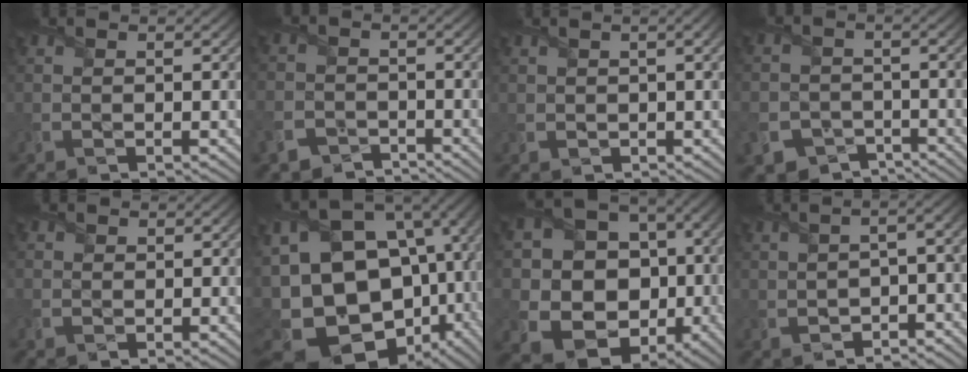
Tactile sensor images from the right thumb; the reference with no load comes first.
{"total": 4.4, "force": [-3.4, 2.5, 1.2], "torque": [-0.034, -0.009, -0.074]}
{"total": 2.3, "force": [0.6, 0.6, 2.2], "torque": [-0.039, 0.004, 0.013]}
{"total": 8.6, "force": [-4.6, 6.9, 1.8], "torque": [-0.071, -0.041, -0.093]}
{"total": 1.2, "force": [0.4, 1.1, 0.3], "torque": [-0.011, -0.003, 0.006]}
{"total": 20.8, "force": [-1.0, 13.4, 15.9], "torque": [-0.320, -0.038, 0.030]}
{"total": 18.1, "force": [-1.1, 15.9, 8.6], "torque": [-0.196, -0.037, 0.003]}
{"total": 4.7, "force": [-1.4, 1.3, 4.3], "torque": [-0.064, -0.002, -0.020]}